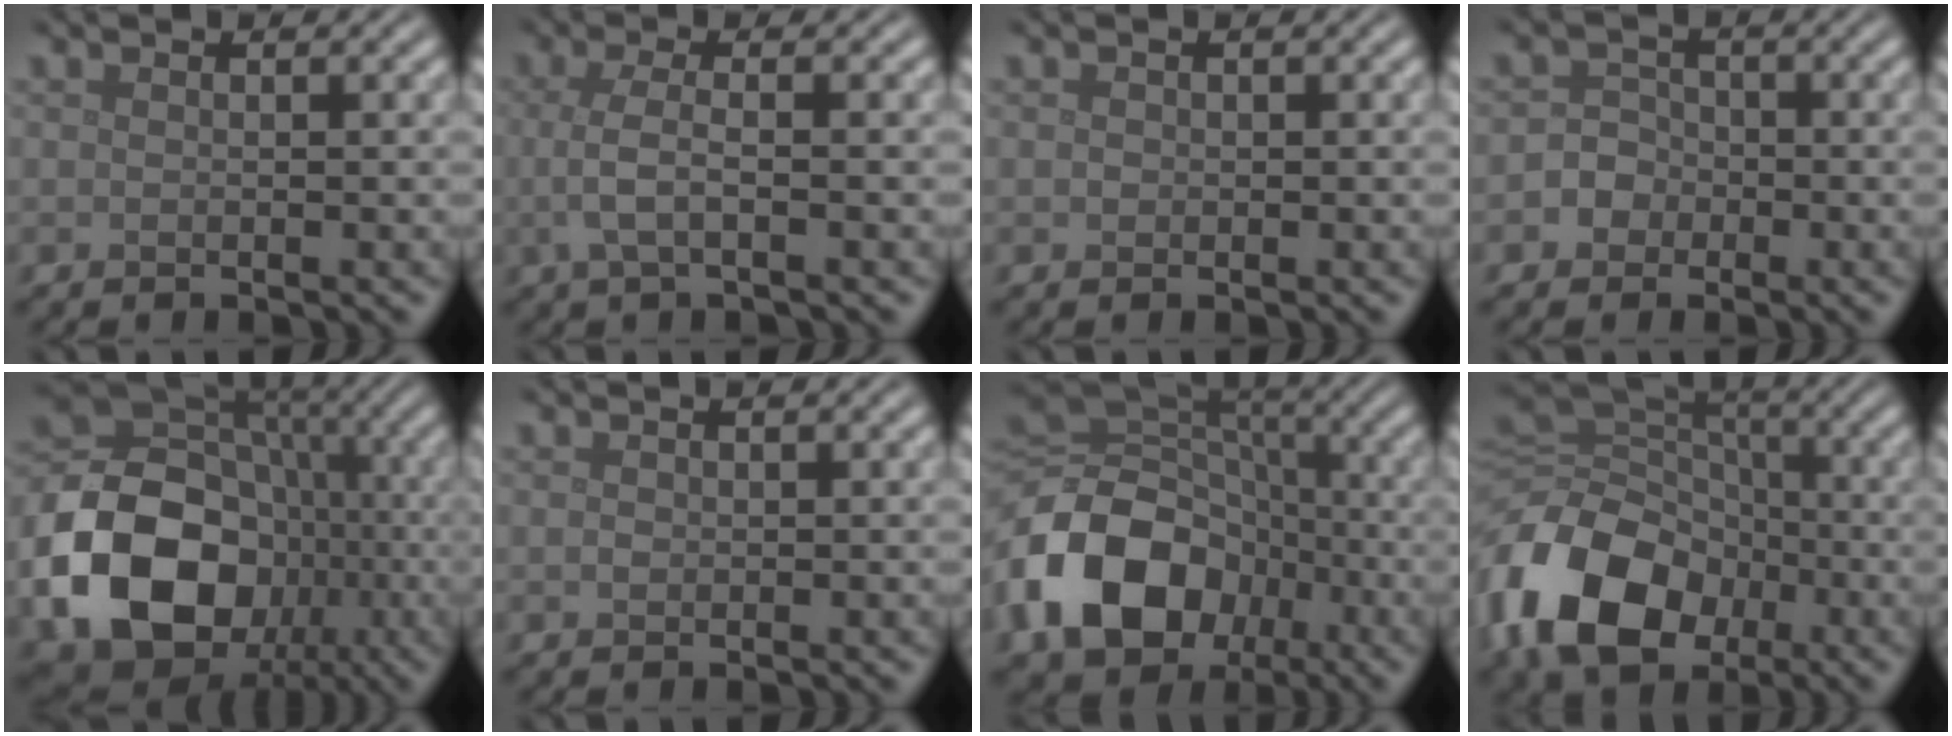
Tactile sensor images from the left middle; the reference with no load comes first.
{"total": 2.8, "force": [-0.2, 1.0, 2.6], "torque": [-0.056, -0.003, -0.005]}
{"total": 0.5, "force": [0.0, 0.5, 0.1], "torque": [0.002, -0.003, -0.003]}
{"total": 2.8, "force": [-0.9, 2.6, 0.6], "torque": [0.010, 0.010, -0.032]}
{"total": 17.0, "force": [-4.8, 13.7, 8.9], "torque": [-0.186, -0.035, -0.100]}
{"total": 0.5, "force": [0.0, 0.5, 0.2], "torque": [-0.003, -0.002, -0.002]}
{"total": 14.3, "force": [-5.3, 10.7, 7.9], "torque": [-0.176, -0.016, -0.106]}
{"total": 13.2, "force": [-5.2, 9.5, 7.6], "torque": [-0.176, -0.028, -0.101]}